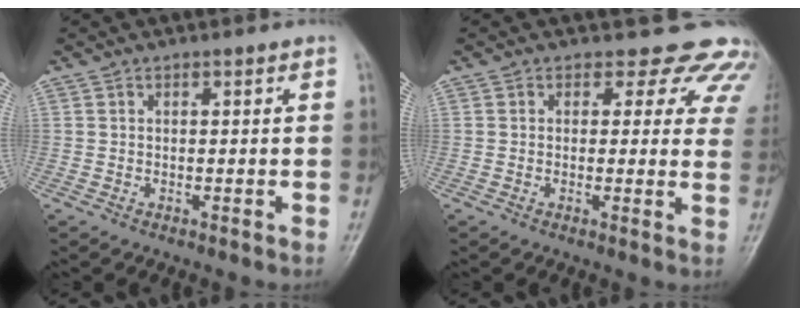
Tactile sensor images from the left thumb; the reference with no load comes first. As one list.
[{"total": 10.1, "force": [8.2, 5.6, 2.1], "torque": [0.033, -0.030, 0.059]}]